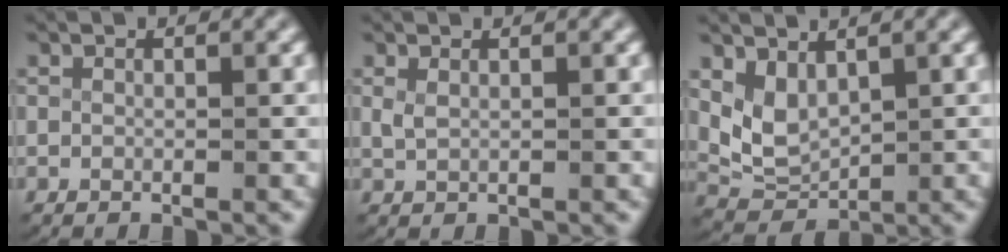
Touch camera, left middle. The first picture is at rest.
{"total": 0.8, "force": [0.4, 0.3, 0.6], "torque": [-0.023, -0.009, 0.018]}
{"total": 6.5, "force": [0.9, 5.5, 3.3], "torque": [-0.088, -0.021, 0.021]}